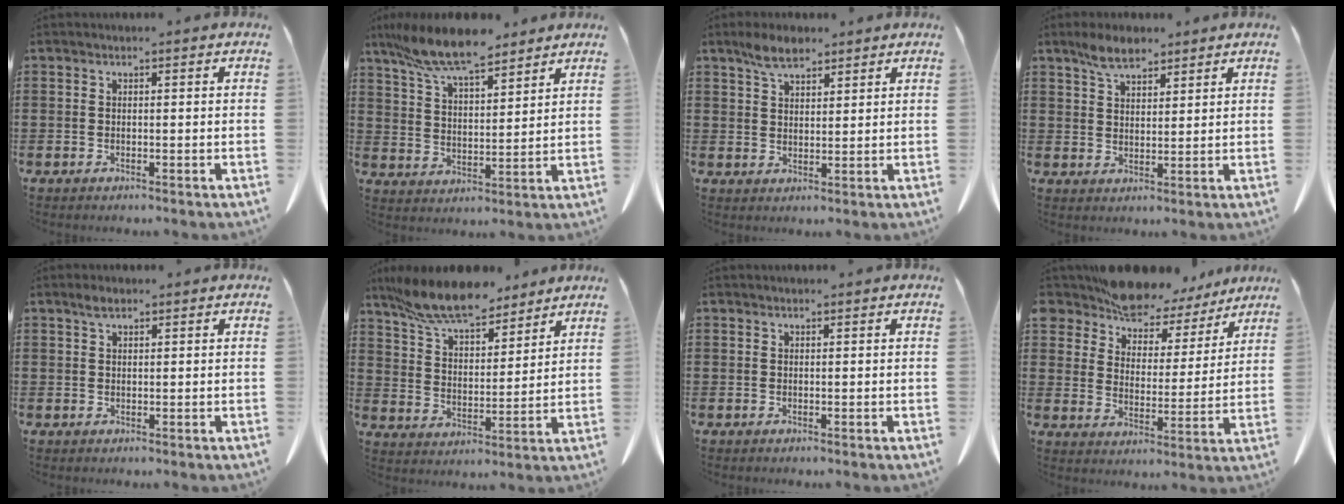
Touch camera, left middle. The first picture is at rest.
{"total": 10.3, "force": [8.6, 1.9, 5.3], "torque": [-0.129, -0.027, 0.159]}
{"total": 4.5, "force": [3.4, 2.0, 2.2], "torque": [-0.053, 0.005, 0.065]}
{"total": 4.9, "force": [3.8, 2.2, 2.2], "torque": [-0.047, 0.000, 0.070]}
{"total": 1.6, "force": [1.0, 0.8, 0.9], "torque": [-0.022, 0.002, 0.020]}
{"total": 10.7, "force": [9.3, 2.3, 4.7], "torque": [-0.126, -0.036, 0.174]}
{"total": 0.0}
{"total": 8.6, "force": [8.0, 2.7, 1.4], "torque": [-0.072, -0.048, 0.148]}